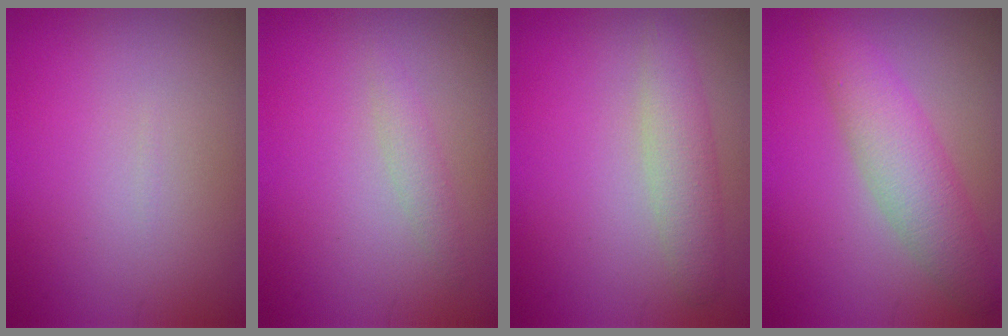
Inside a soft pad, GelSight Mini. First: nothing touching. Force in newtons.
{"total": 1.3, "press": 1.3, "slide": 0.0}
{"total": 2.8, "press": 2.8, "slide": 0.1}
{"total": 4.6, "press": 4.6, "slide": 0.1}